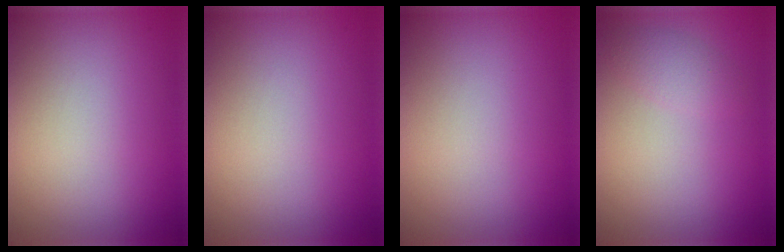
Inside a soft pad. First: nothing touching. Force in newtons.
{"total": 0.0}
{"total": 0.0}
{"total": 1.6, "press": 1.6, "slide": 0.1}